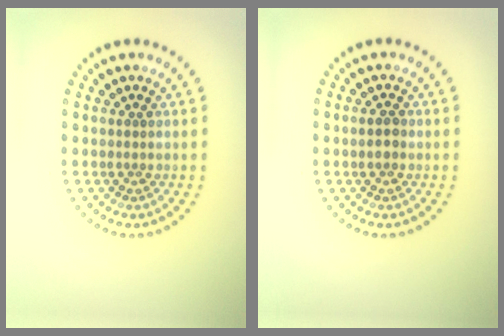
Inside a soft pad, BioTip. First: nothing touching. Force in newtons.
{"total": 1.4, "press": 1.4, "slide": 0.1}